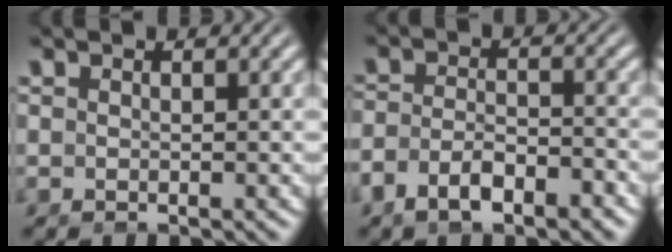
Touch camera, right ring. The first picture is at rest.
{"total": 4.0, "force": [-2.9, 1.7, 2.2], "torque": [-0.036, -0.011, -0.046]}